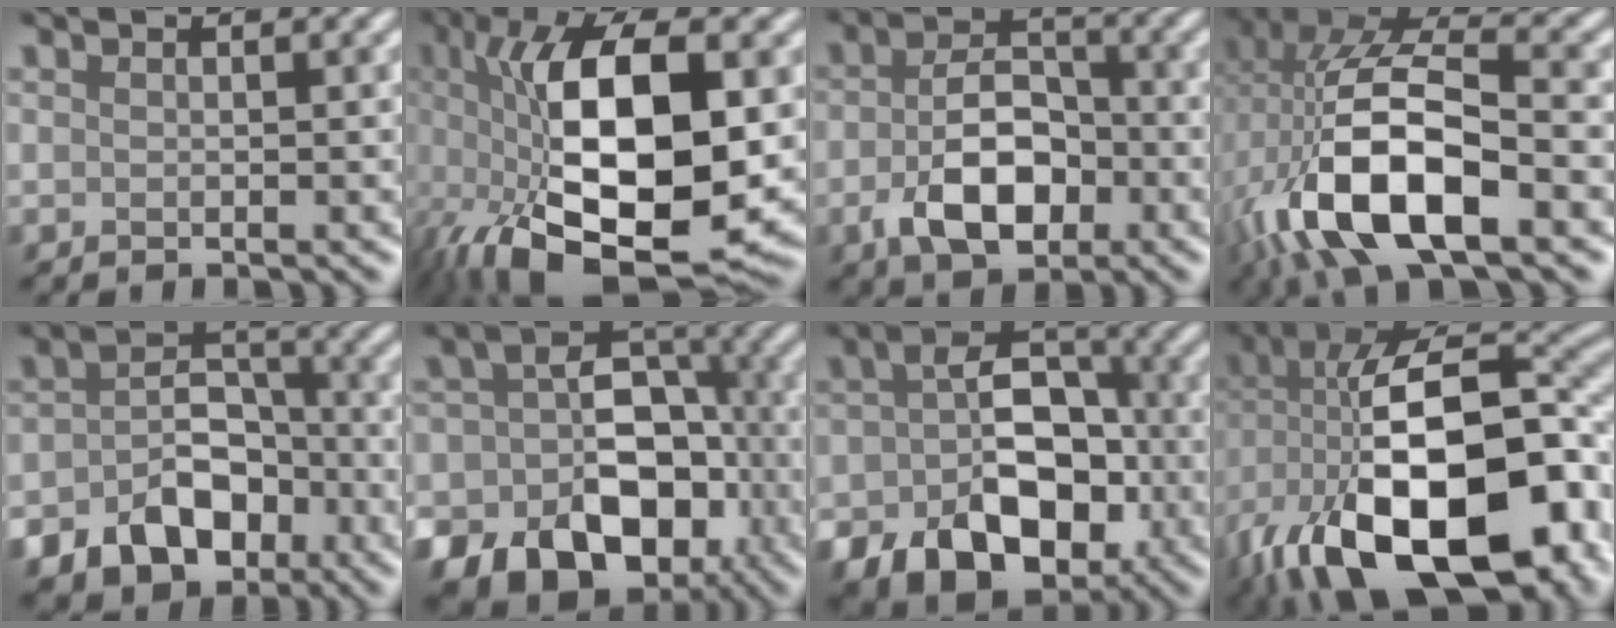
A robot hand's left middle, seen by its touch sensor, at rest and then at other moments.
{"total": 15.6, "force": [-0.8, 6.4, 14.2], "torque": [-0.250, -0.012, -0.011]}
{"total": 6.5, "force": [-2.2, 3.9, 4.8], "torque": [-0.087, -0.001, -0.040]}
{"total": 13.4, "force": [-3.7, 6.5, 11.1], "torque": [-0.240, -0.013, -0.067]}
{"total": 8.1, "force": [-4.0, 5.7, 4.3], "torque": [-0.063, -0.004, -0.067]}
{"total": 16.3, "force": [-6.7, 12.5, 8.0], "torque": [-0.099, -0.009, -0.117]}
{"total": 12.3, "force": [-4.7, 8.3, 7.8], "torque": [-0.118, -0.025, -0.072]}
{"total": 20.1, "force": [-6.8, 11.2, 15.3], "torque": [-0.277, -0.015, -0.093]}